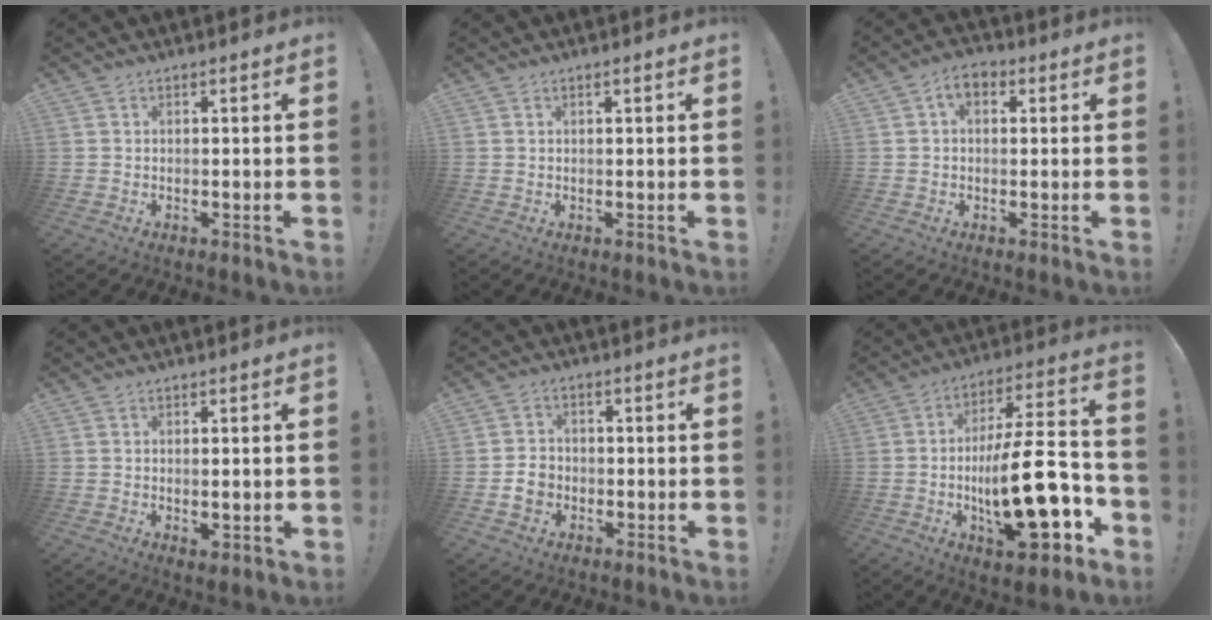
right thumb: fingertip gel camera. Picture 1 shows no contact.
{"total": 0.8, "force": [0.3, 0.0, 0.8], "torque": [-0.012, -0.001, 0.003]}
{"total": 5.3, "force": [1.5, 3.4, 3.7], "torque": [-0.061, 0.005, 0.029]}
{"total": 1.8, "force": [0.5, 0.9, 1.5], "torque": [-0.021, -0.001, 0.011]}
{"total": 5.5, "force": [-1.8, 4.5, 2.4], "torque": [-0.048, 0.011, -0.033]}
{"total": 25.2, "force": [-5.7, 8.8, 23.0], "torque": [-0.383, 0.025, -0.090]}